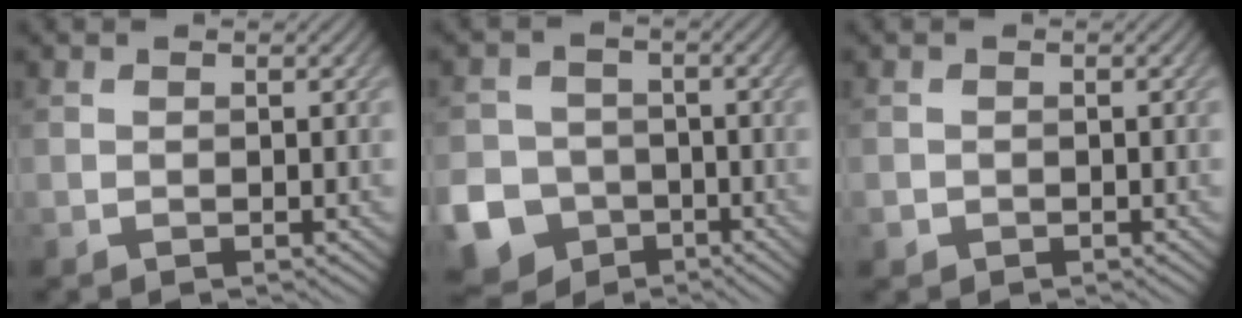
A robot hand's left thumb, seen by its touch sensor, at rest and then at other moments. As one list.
[{"total": 12.9, "force": [-6.2, 10.8, 3.6], "torque": [-0.119, -0.059, -0.117]}, {"total": 1.0, "force": [-0.5, 0.9, 0.1], "torque": [-0.001, -0.006, -0.012]}]